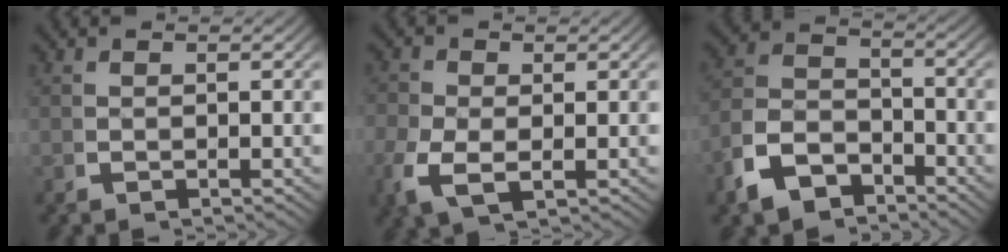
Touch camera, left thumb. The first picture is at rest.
{"total": 3.7, "force": [-0.8, 2.4, 2.7], "torque": [-0.071, -0.025, -0.003]}
{"total": 6.8, "force": [-3.3, 4.8, 3.4], "torque": [-0.064, -0.024, -0.051]}